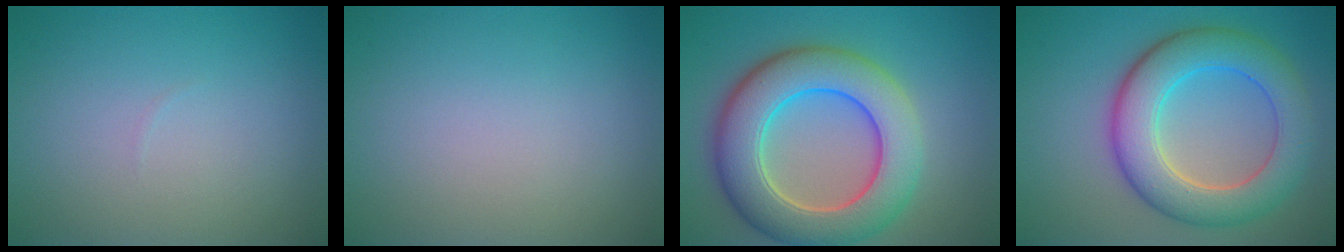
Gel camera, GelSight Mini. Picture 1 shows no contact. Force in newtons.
{"total": 0.0}
{"total": 9.8, "press": 9.8, "slide": 0.3}
{"total": 7.8, "press": 7.8, "slide": 0.4}